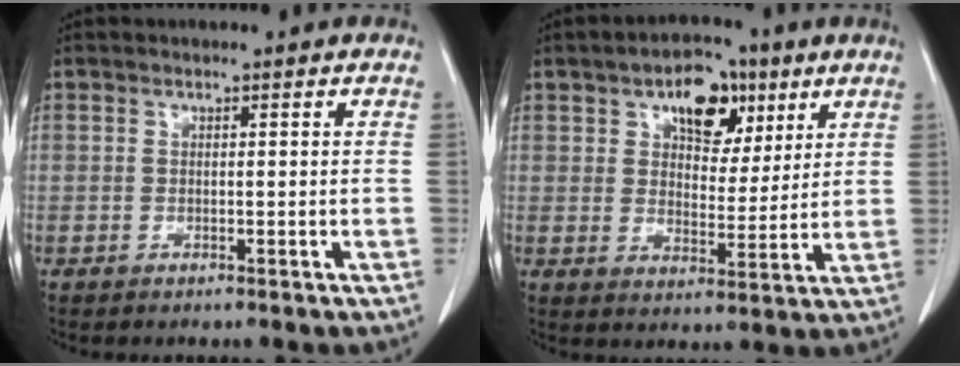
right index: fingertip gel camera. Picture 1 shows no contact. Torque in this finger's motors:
{"motor_torque": [0.29, 0.27, 0.17, 0.07]}